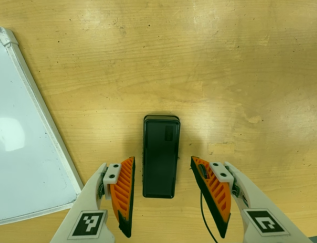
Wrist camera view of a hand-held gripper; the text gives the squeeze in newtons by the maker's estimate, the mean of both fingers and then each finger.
{"total": 0.0}